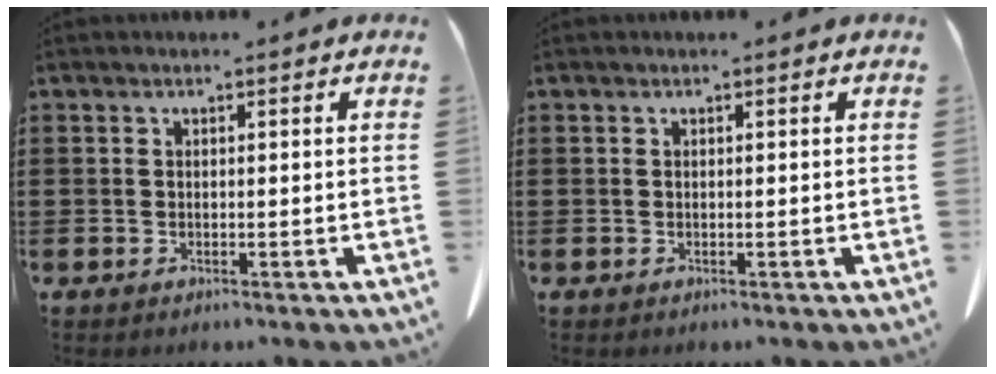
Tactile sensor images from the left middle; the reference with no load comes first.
{"total": 0.0}